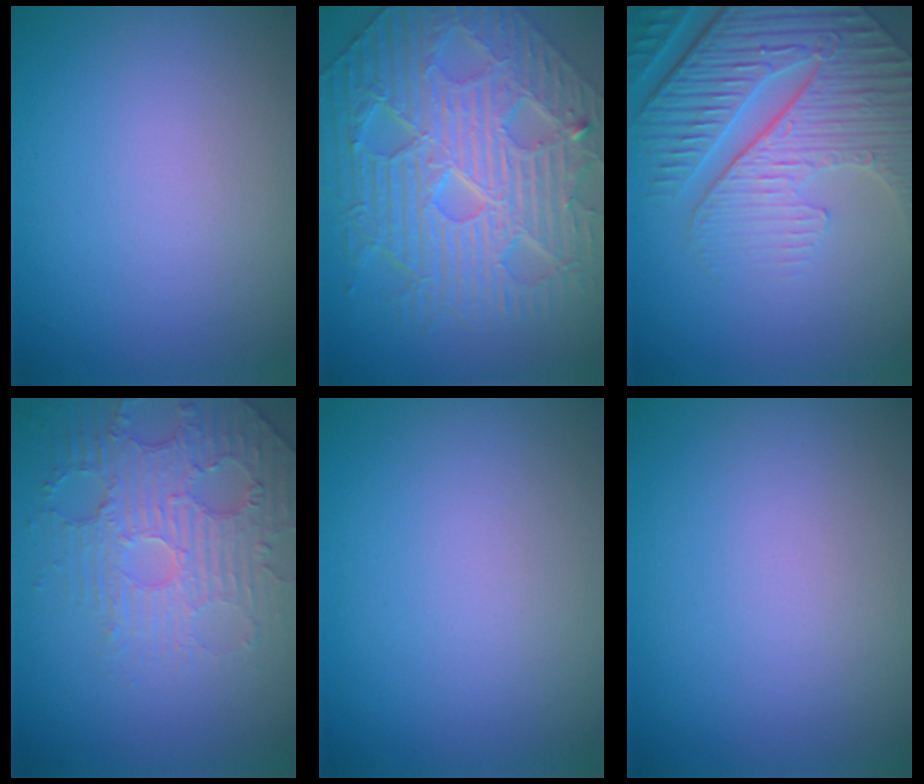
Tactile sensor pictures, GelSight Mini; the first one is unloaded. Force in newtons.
{"total": 10.1, "press": 7.6, "slide": 6.6}
{"total": 8.2, "press": 6.3, "slide": 5.2}
{"total": 4.8, "press": 3.8, "slide": 2.9}
{"total": 0.0}
{"total": 0.0}